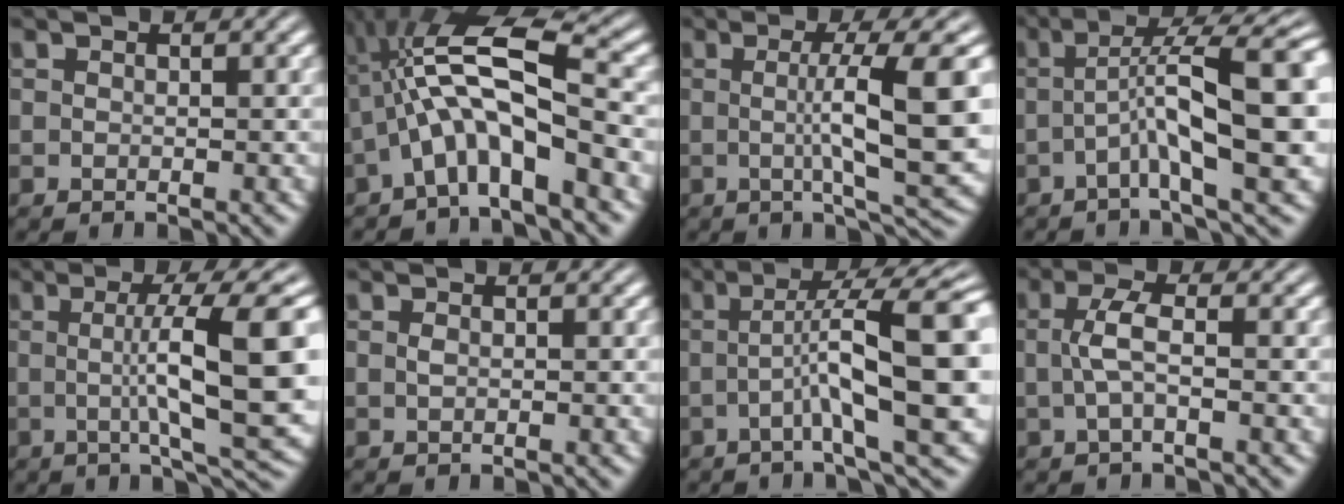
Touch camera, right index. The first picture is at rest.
{"total": 9.4, "force": [1.3, 4.1, 8.3], "torque": [-0.147, 0.004, 0.017]}
{"total": 7.7, "force": [0.3, 0.1, 7.6], "torque": [-0.094, 0.004, 0.008]}
{"total": 7.8, "force": [0.1, 1.2, 7.7], "torque": [-0.099, 0.006, 0.007]}
{"total": 9.1, "force": [0.4, 0.6, 9.1], "torque": [-0.113, 0.005, 0.011]}
{"total": 1.0, "force": [-0.1, -1.0, 0.1], "torque": [0.001, -0.005, 0.007]}
{"total": 8.6, "force": [-0.1, 1.2, 8.5], "torque": [-0.104, 0.004, 0.004]}
{"total": 2.3, "force": [-0.2, -0.5, 2.3], "torque": [-0.042, 0.004, 0.000]}